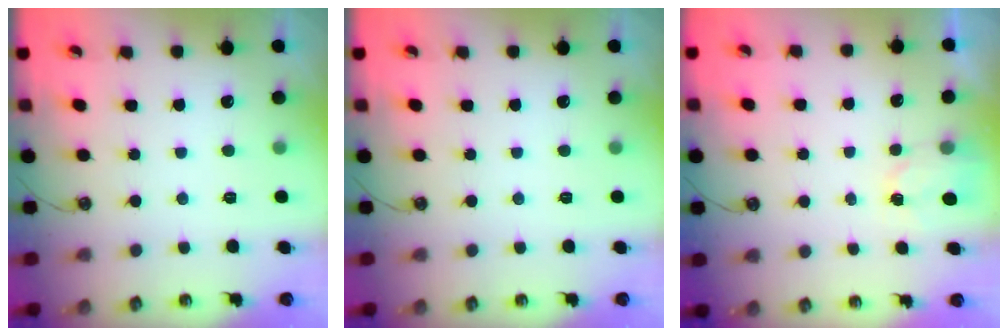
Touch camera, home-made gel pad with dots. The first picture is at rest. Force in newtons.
{"total": 0.0}
{"total": 2.4, "press": 2.4, "slide": 0.3}